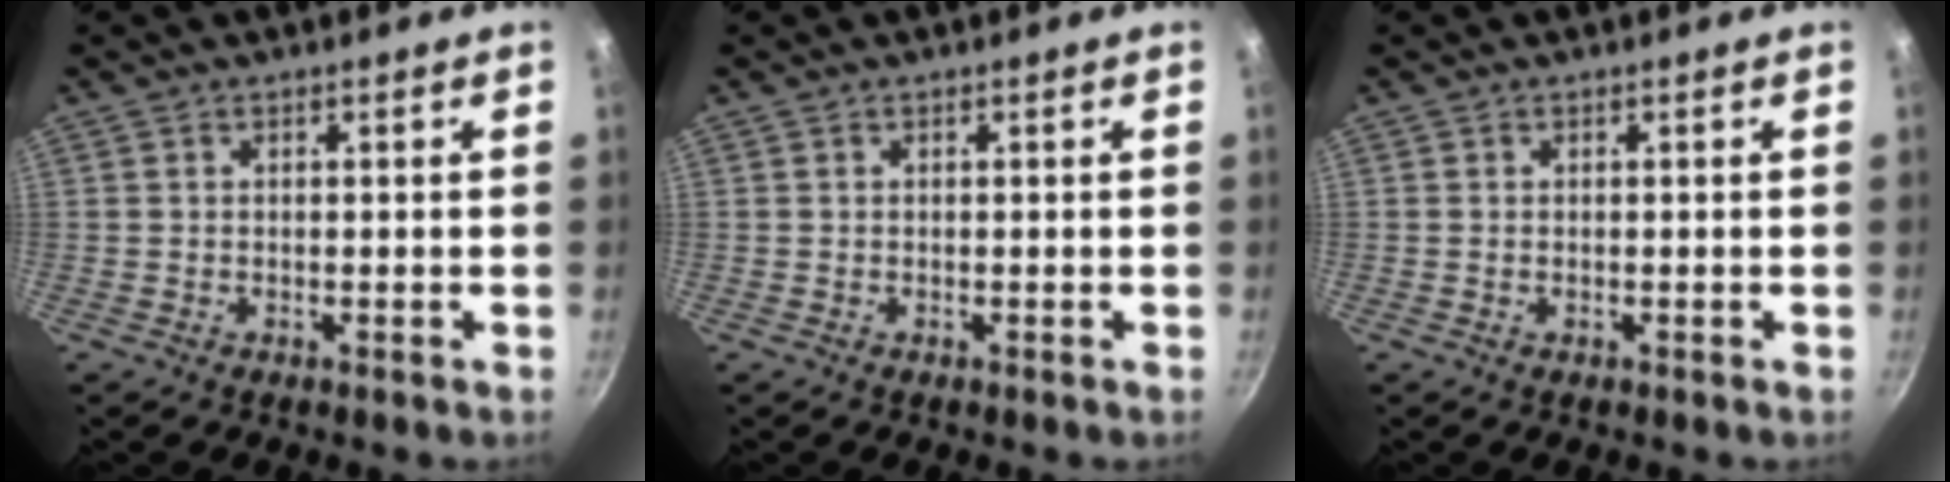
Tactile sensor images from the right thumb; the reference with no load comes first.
{"total": 0.0}
{"total": 0.0}